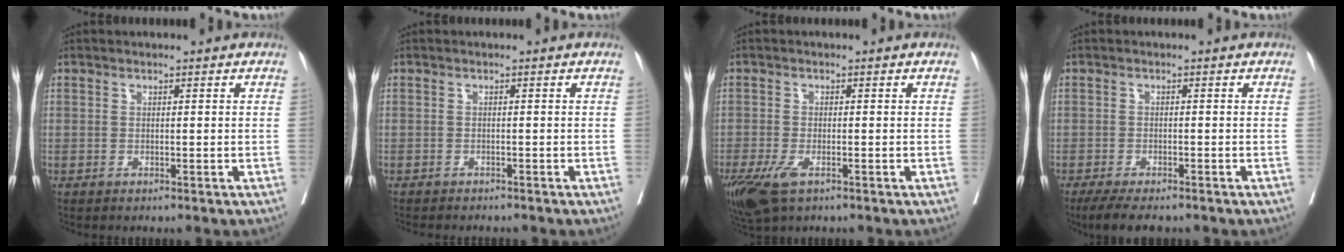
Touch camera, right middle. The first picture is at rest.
{"total": 5.0, "force": [-4.4, 1.3, 2.0], "torque": [-0.024, -0.006, -0.057]}
{"total": 6.5, "force": [-3.6, 2.6, 4.8], "torque": [-0.094, -0.017, -0.064]}
{"total": 6.5, "force": [-5.2, 1.6, 3.6], "torque": [-0.050, -0.011, -0.082]}